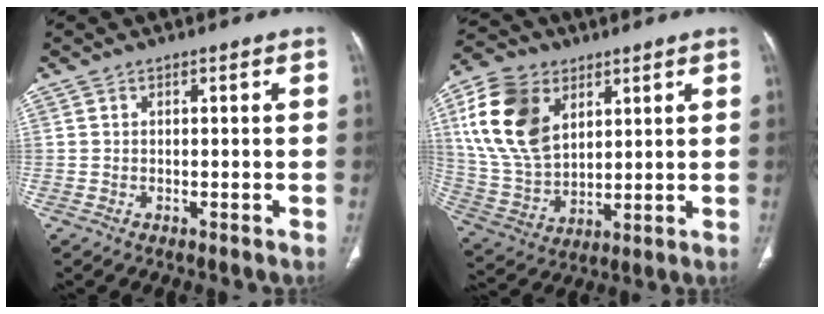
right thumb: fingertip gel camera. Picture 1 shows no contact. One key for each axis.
{"total": 17.3, "fx": 6.5, "fy": 11.6, "fz": 11.1, "tx": -0.204, "ty": -0.015, "tz": 0.132}